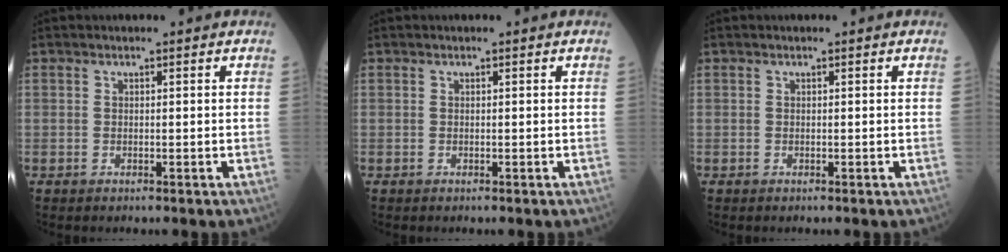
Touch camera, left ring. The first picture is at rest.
{"total": 0.0}
{"total": 0.0}